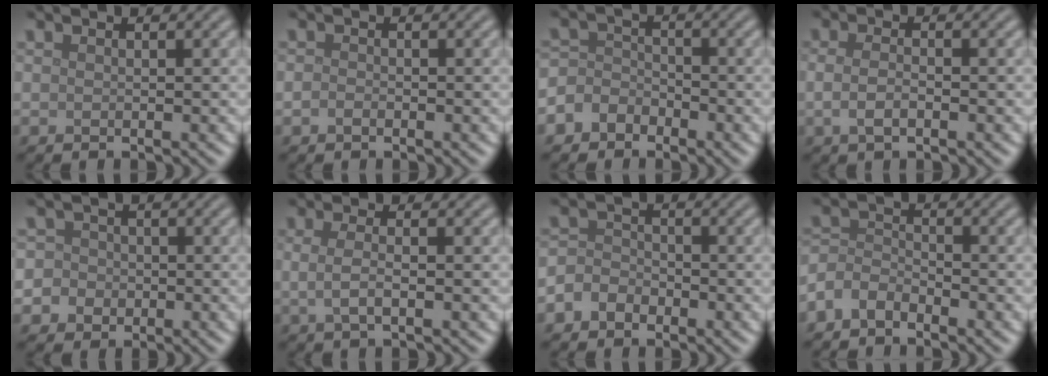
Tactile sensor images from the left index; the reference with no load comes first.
{"total": 0.8, "force": [-0.4, 0.5, 0.4], "torque": [-0.008, -0.002, -0.010]}
{"total": 3.4, "force": [-2.0, 2.7, 0.8], "torque": [0.007, 0.005, -0.055]}
{"total": 2.0, "force": [-0.5, 0.9, 1.7], "torque": [-0.038, -0.003, -0.014]}
{"total": 5.3, "force": [-1.1, 5.1, 1.2], "torque": [-0.005, 0.019, -0.043]}
{"total": 2.1, "force": [-0.1, 0.7, 2.0], "torque": [-0.042, -0.004, -0.006]}
{"total": 2.8, "force": [-1.4, 2.2, 1.1], "torque": [-0.003, 0.004, -0.036]}
{"total": 2.8, "force": [-2.1, 1.6, 1.0], "torque": [-0.024, 0.006, -0.055]}